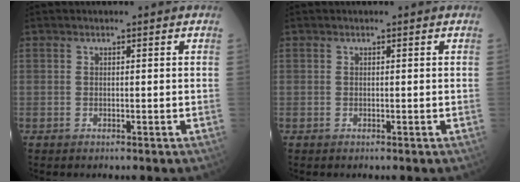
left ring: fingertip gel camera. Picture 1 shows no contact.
{"total": 0.0}